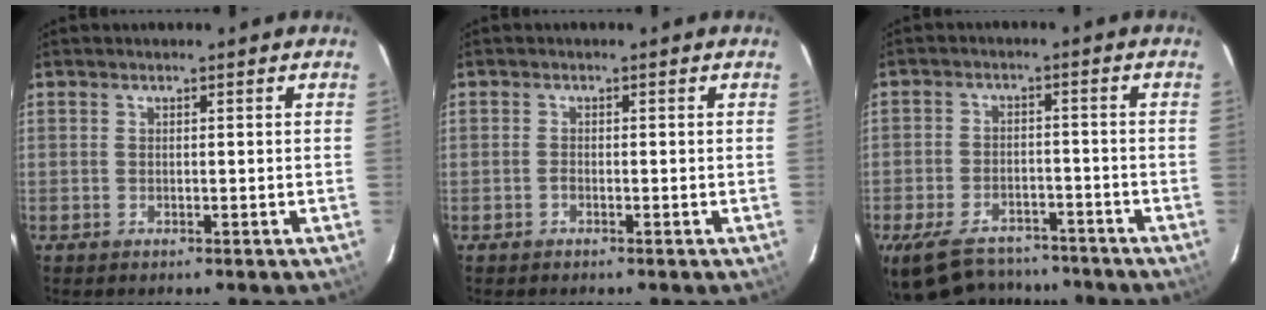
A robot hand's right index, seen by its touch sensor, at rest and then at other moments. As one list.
[{"total": 0.7, "force": [-0.5, 0.4, 0.4], "torque": [-0.005, 0.002, -0.010]}, {"total": 16.2, "force": [-12.6, 7.7, 6.7], "torque": [-0.167, -0.006, -0.186]}]